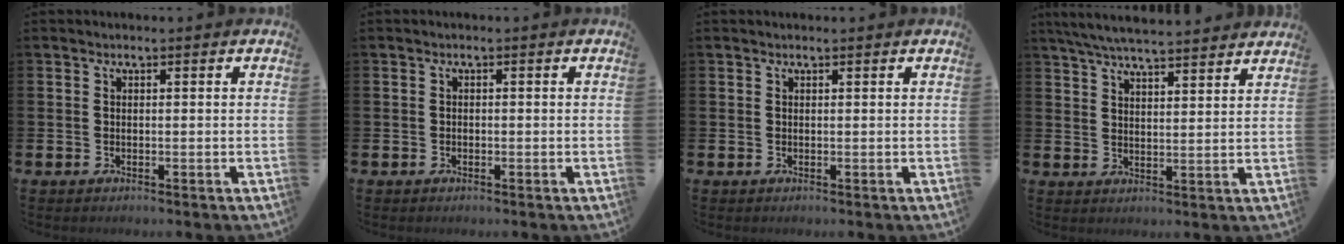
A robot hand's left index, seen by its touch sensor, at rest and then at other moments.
{"total": 0.6, "force": [-0.3, 0.4, 0.2], "torque": [-0.013, 0.006, -0.005]}
{"total": 0.0}
{"total": 6.3, "force": [6.1, 0.3, 1.6], "torque": [-0.055, -0.027, 0.112]}